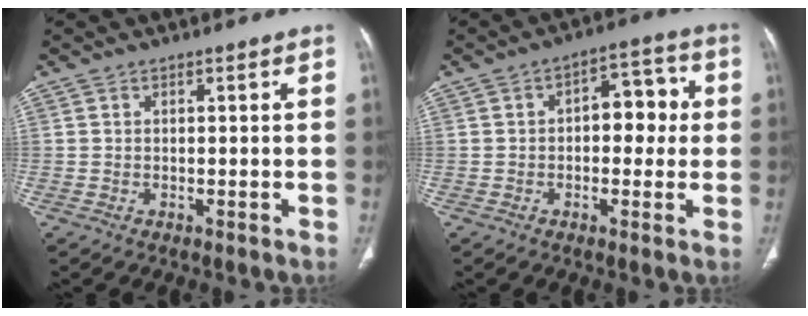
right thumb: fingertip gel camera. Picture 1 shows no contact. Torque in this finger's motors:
{"motor_torque": [-0.05, 0.39, -0.01, 0.21, 0.14]}